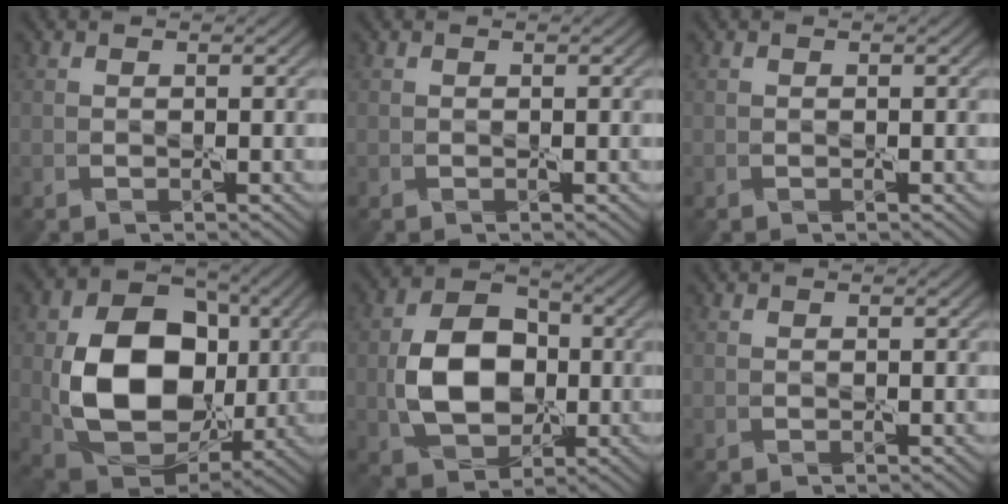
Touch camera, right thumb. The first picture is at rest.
{"total": 0.0}
{"total": 0.0}
{"total": 15.0, "force": [0.2, 11.0, 10.1], "torque": [-0.187, -0.010, 0.011]}
{"total": 10.2, "force": [-0.7, 7.3, 7.1], "torque": [-0.146, 0.004, -0.017]}
{"total": 0.0}